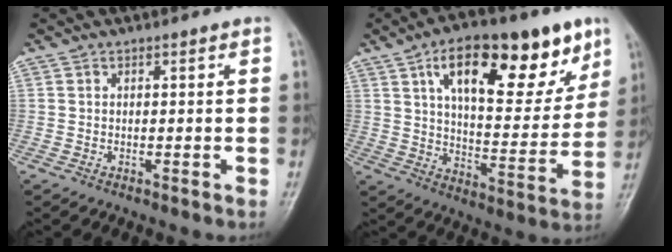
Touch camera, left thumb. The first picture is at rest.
{"total": 23.6, "force": [12.3, 10.2, 17.3], "torque": [-0.211, -0.025, 0.193]}